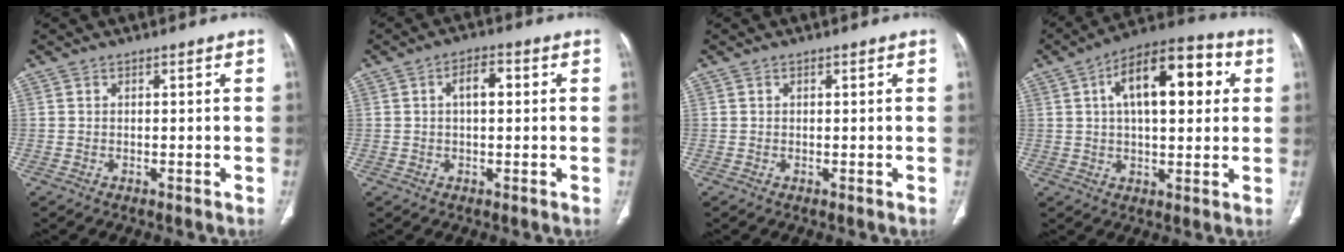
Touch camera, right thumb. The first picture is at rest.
{"total": 4.3, "force": [0.8, 2.2, 3.7], "torque": [-0.052, 0.009, 0.008]}
{"total": 0.0}
{"total": 17.2, "force": [4.5, 8.2, 14.5], "torque": [-0.189, 0.022, 0.061]}